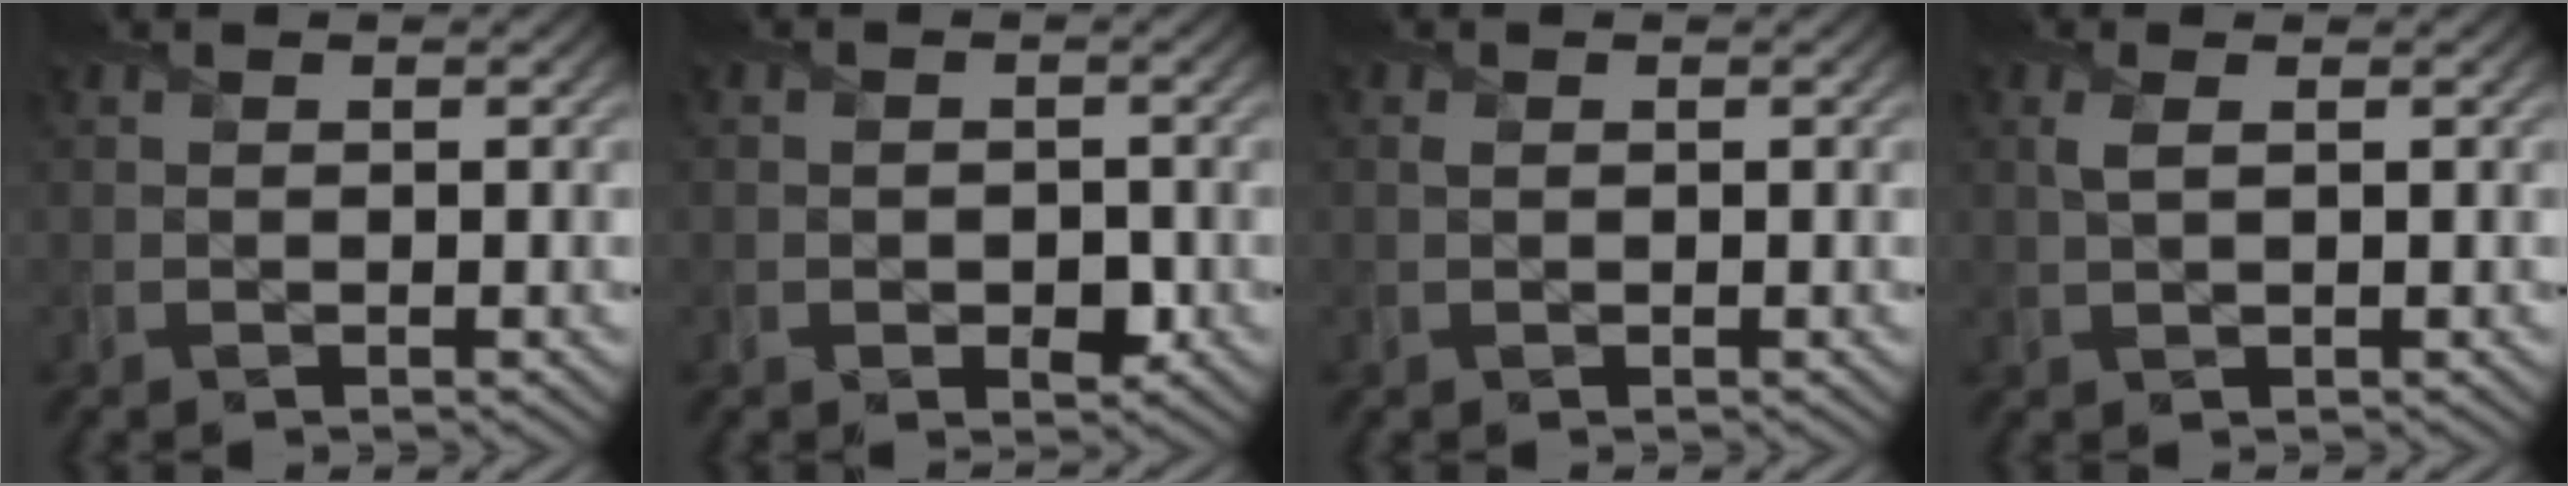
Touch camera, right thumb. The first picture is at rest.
{"total": 2.6, "force": [-0.8, 2.0, 1.5], "torque": [-0.018, -0.010, -0.014]}
{"total": 0.5, "force": [0.2, 0.4, 0.3], "torque": [-0.007, 0.002, 0.001]}
{"total": 1.7, "force": [0.6, 0.6, 1.4], "torque": [-0.039, 0.003, 0.011]}